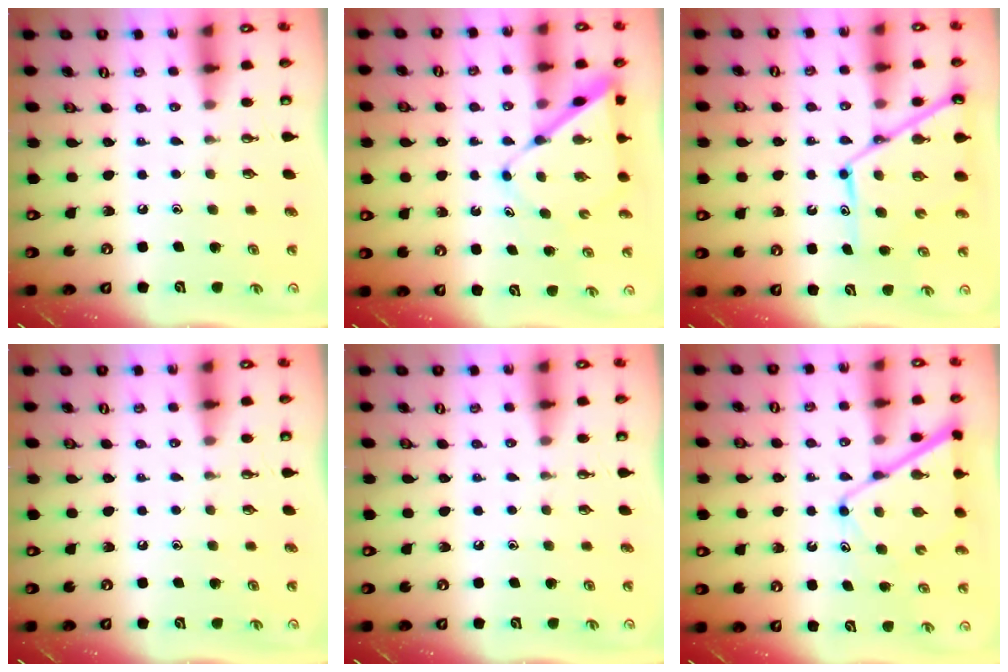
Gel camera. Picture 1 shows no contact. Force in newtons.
{"total": 8.2, "press": 8.2, "slide": 0.8}
{"total": 13.0, "press": 13.0, "slide": 1.1}
{"total": 0.0}
{"total": 0.0}
{"total": 11.5, "press": 11.5, "slide": 1.0}